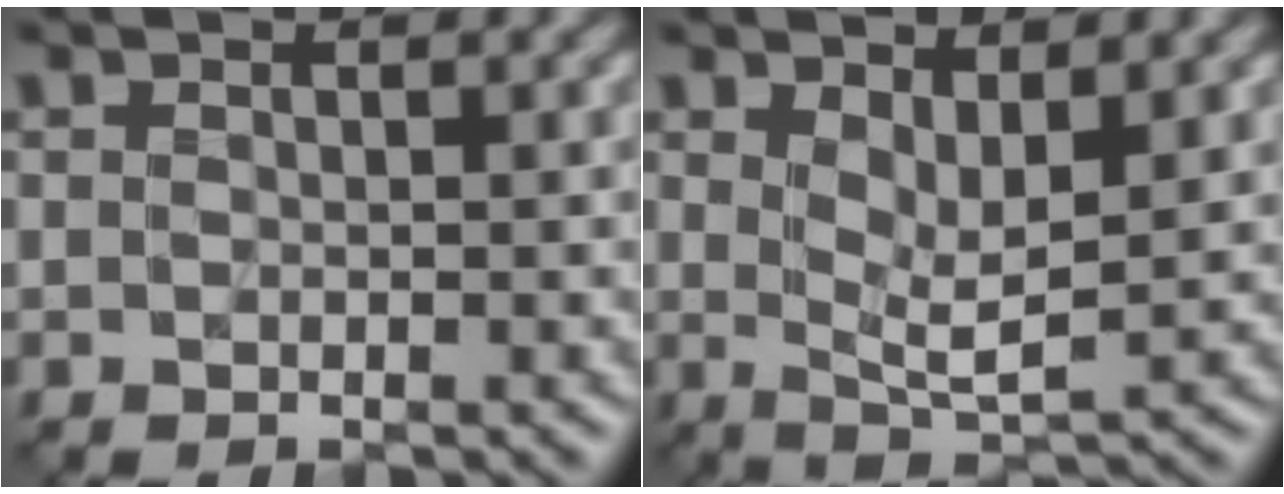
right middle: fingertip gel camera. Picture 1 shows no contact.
{"total": 2.6, "force": [0.9, 0.6, 2.4], "torque": [-0.048, -0.011, 0.020]}